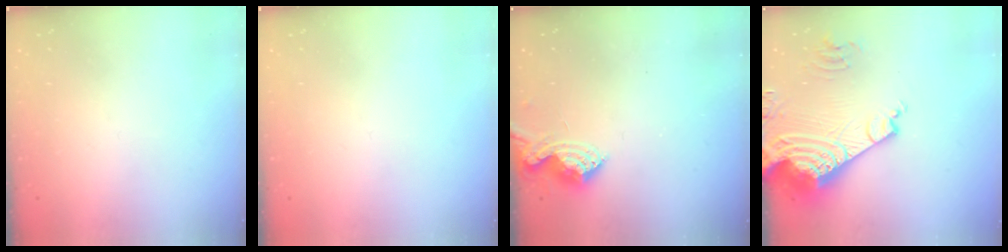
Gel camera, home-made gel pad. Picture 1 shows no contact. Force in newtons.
{"total": 0.0}
{"total": 8.5, "press": 8.5, "slide": 0.2}
{"total": 18.4, "press": 18.3, "slide": 2.3}